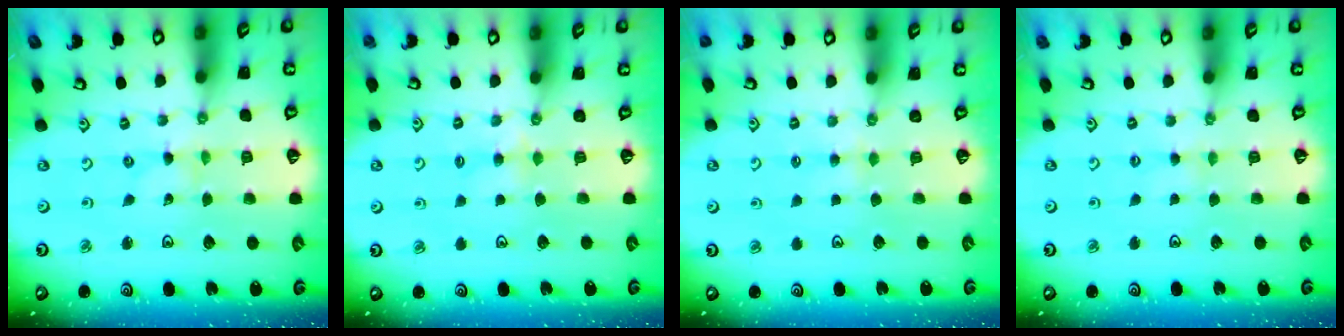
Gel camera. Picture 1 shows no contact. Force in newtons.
{"total": 3.0, "press": 2.9, "slide": 0.5}
{"total": 2.4, "press": 2.4, "slide": 0.4}
{"total": 1.7, "press": 1.7, "slide": 0.3}